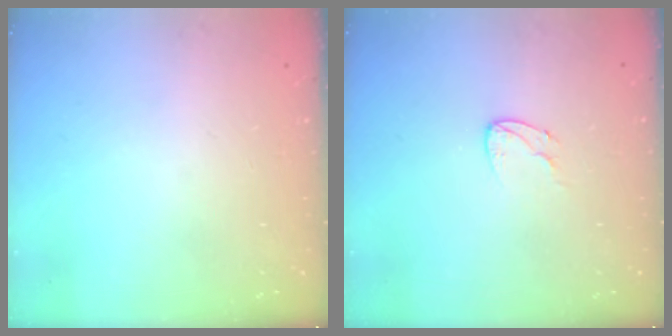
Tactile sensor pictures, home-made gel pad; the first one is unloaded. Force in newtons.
{"total": 5.6, "press": 5.6, "slide": 0.7}